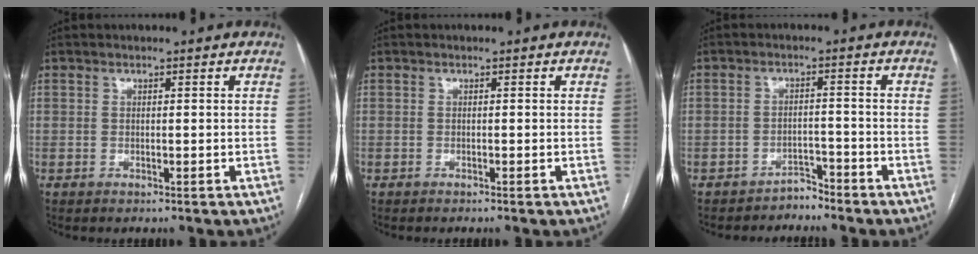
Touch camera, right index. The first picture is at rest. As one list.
[{"total": 0.6, "force": [-0.5, -0.2, 0.3], "torque": [0.002, 0.002, -0.011]}, {"total": 2.6, "force": [-2.4, 0.8, -0.2], "torque": [0.009, 0.000, -0.038]}]